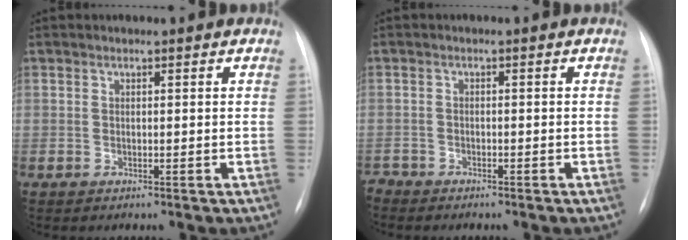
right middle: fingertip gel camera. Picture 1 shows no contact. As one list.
[{"total": 2.7, "force": [-2.5, 0.9, 0.2], "torque": [0.001, -0.003, -0.038]}]